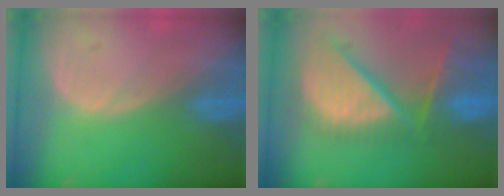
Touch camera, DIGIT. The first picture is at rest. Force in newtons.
{"total": 13.2, "press": 11.0, "slide": 7.3}